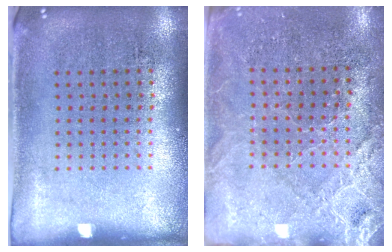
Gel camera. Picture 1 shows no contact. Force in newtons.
{"total": 2.8, "press": 2.8, "slide": 0.3}